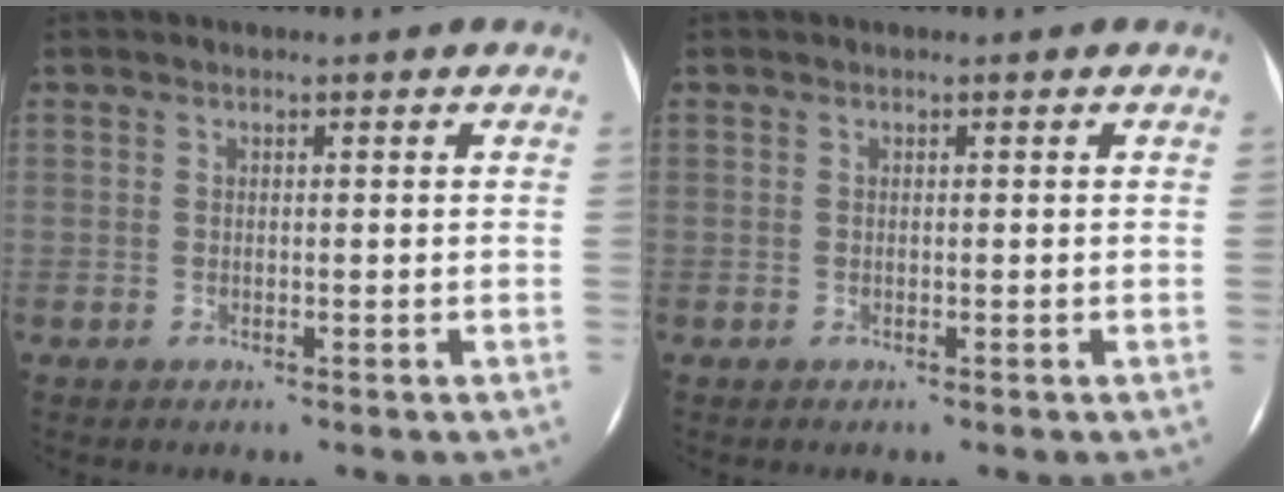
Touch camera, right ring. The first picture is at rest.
{"total": 0.0}